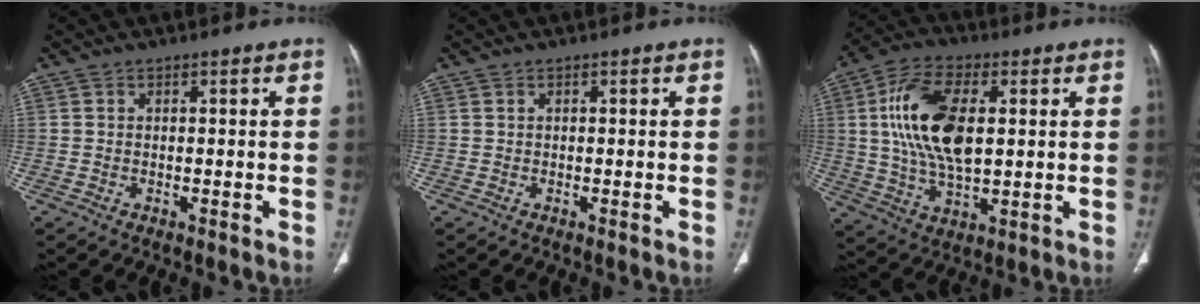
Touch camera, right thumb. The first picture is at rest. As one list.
[{"total": 0.0}, {"total": 16.7, "force": [2.7, 8.6, 14.1], "torque": [-0.273, 0.002, 0.052]}]